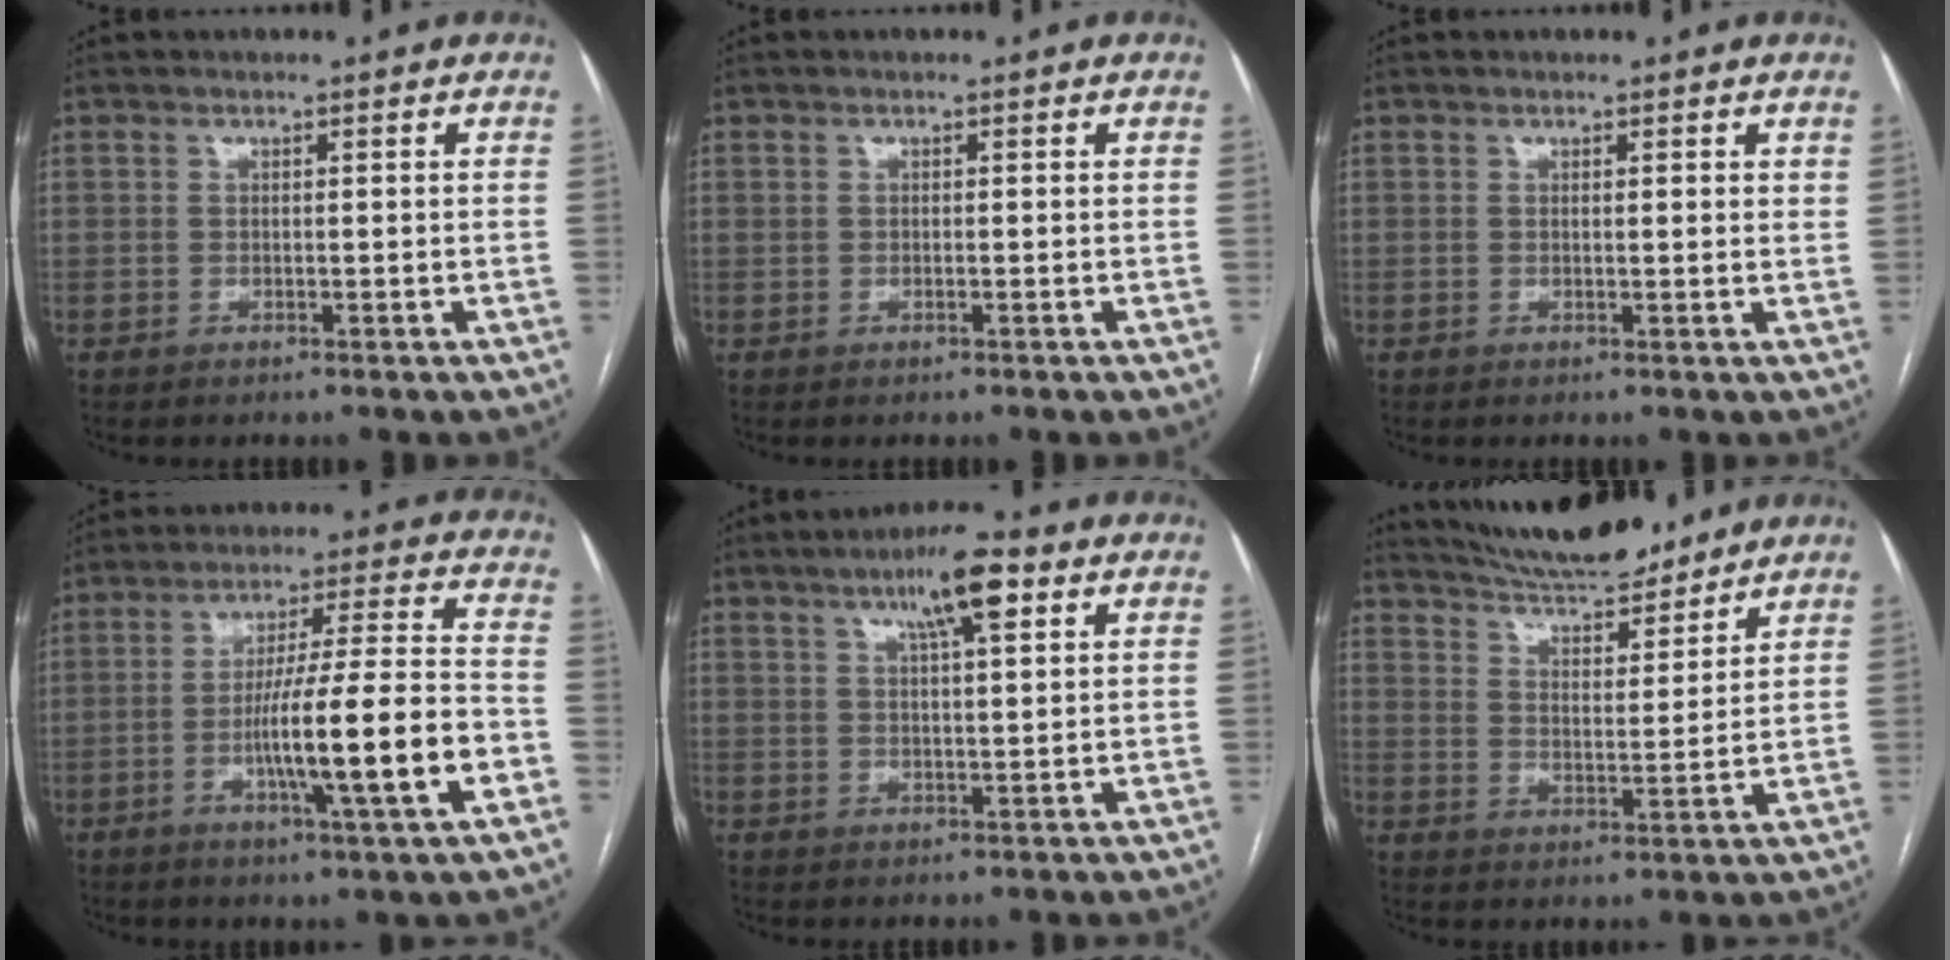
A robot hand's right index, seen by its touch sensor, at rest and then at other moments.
{"total": 0.0}
{"total": 1.1, "force": [0.8, 0.2, 0.7], "torque": [-0.011, -0.001, 0.009]}
{"total": 15.8, "force": [-4.5, 0.1, 15.1], "torque": [-0.252, 0.000, -0.074]}
{"total": 7.6, "force": [4.0, 1.0, 6.4], "torque": [-0.111, 0.010, 0.062]}
{"total": 13.2, "force": [12.1, 2.2, 4.9], "torque": [-0.082, 0.002, 0.197]}